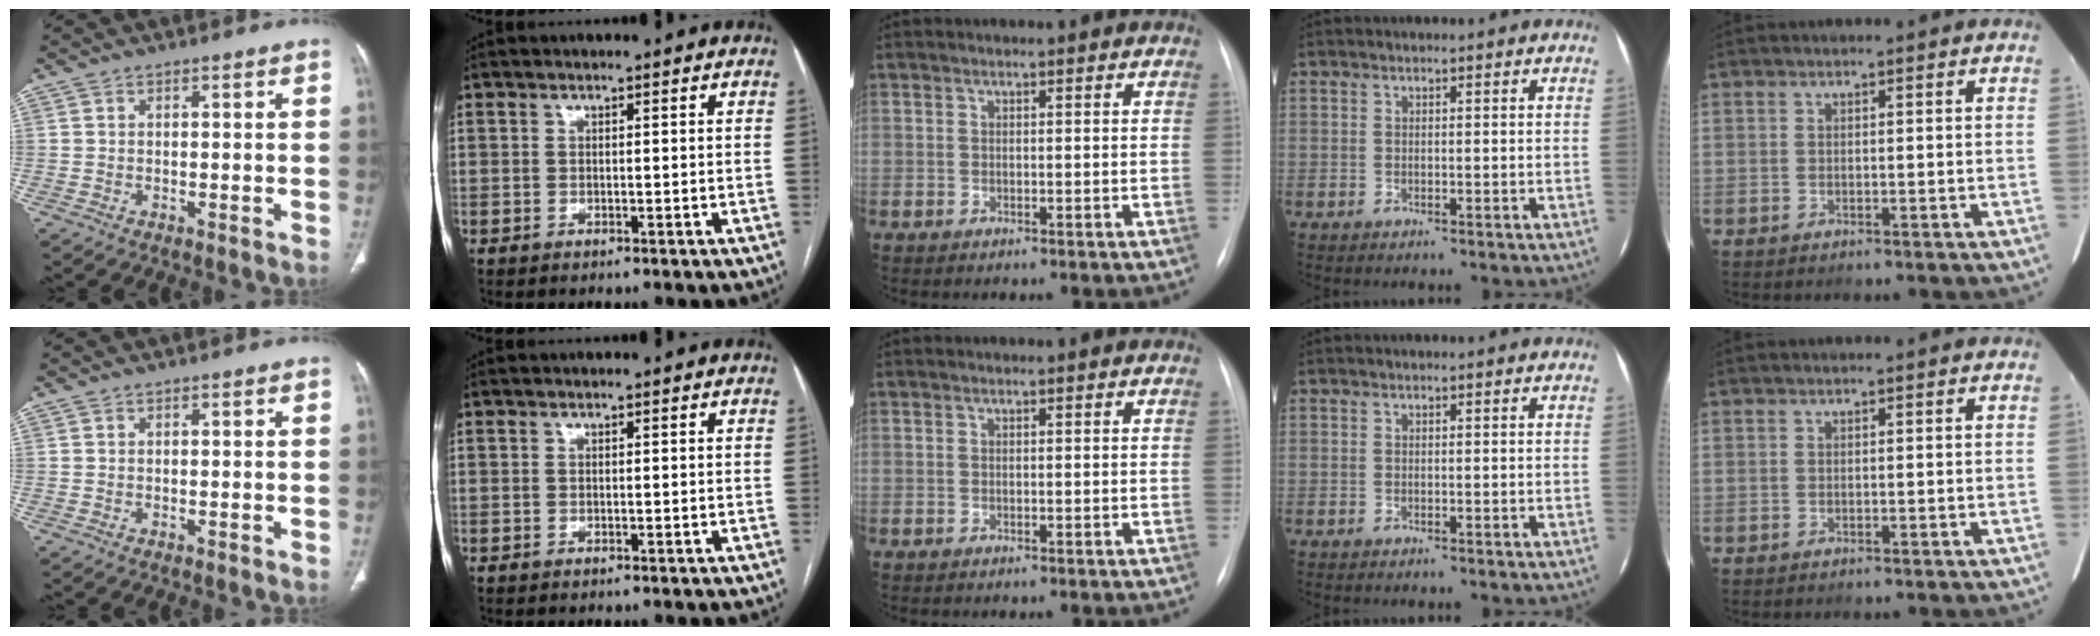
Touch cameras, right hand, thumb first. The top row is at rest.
{}